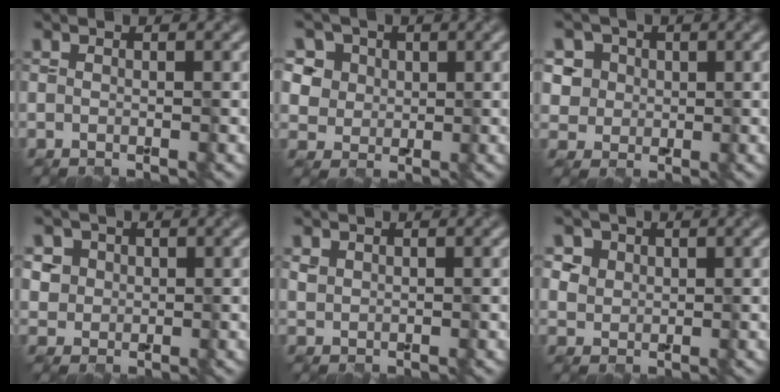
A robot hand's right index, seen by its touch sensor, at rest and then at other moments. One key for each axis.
{"total": 9.3, "fx": 4.7, "fy": 7.1, "fz": 3.7, "tx": -0.089, "ty": 0.021, "tz": 0.062}
{"total": 6.1, "fx": 2.6, "fy": 5.1, "fz": 2.2, "tx": -0.040, "ty": 0.016, "tz": 0.033}
{"total": 3.6, "fx": 1.4, "fy": 3.0, "fz": 1.1, "tx": -0.026, "ty": 0.005, "tz": 0.031}
{"total": 0.9, "fx": 0.7, "fy": 0.6, "fz": 0.1, "tx": -0.004, "ty": -0.001, "tz": 0.019}
{"total": 4.3, "fx": 2.4, "fy": 3.2, "fz": 1.6, "tx": -0.045, "ty": 0.003, "tz": 0.048}